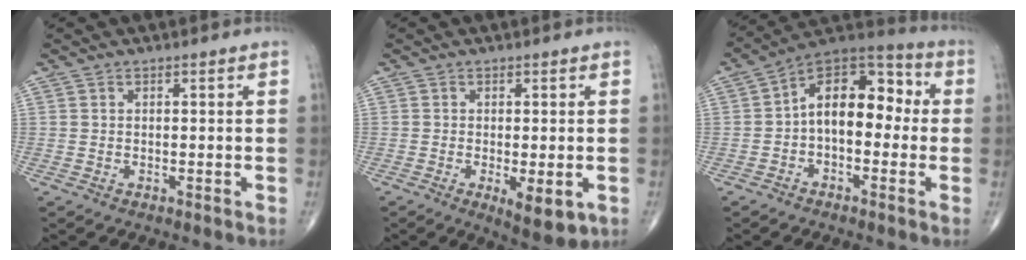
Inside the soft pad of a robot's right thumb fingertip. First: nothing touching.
{"total": 6.3, "force": [-1.8, 2.3, 5.6], "torque": [-0.080, -0.016, -0.022]}
{"total": 13.8, "force": [-0.2, 8.3, 11.0], "torque": [-0.133, 0.048, -0.021]}